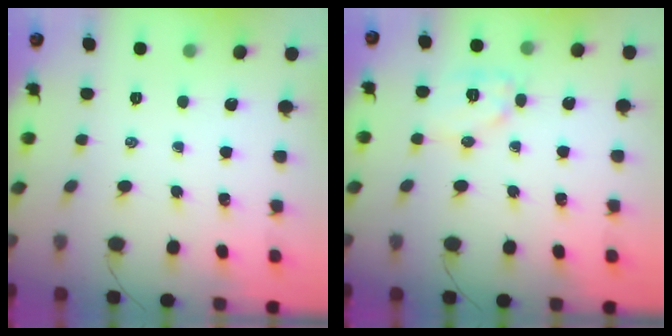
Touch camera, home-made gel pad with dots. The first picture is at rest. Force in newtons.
{"total": 10.0, "press": 10.0, "slide": 0.2}